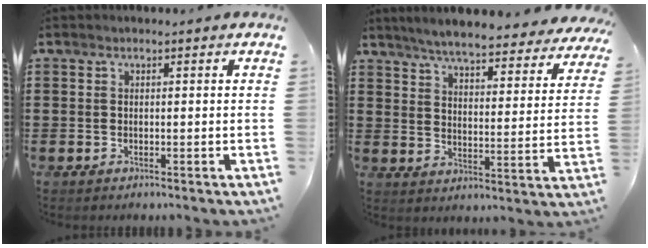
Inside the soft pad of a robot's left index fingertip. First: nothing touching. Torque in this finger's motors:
{"motor_torque": [2.14, 0.00, 0.80, 0.21]}